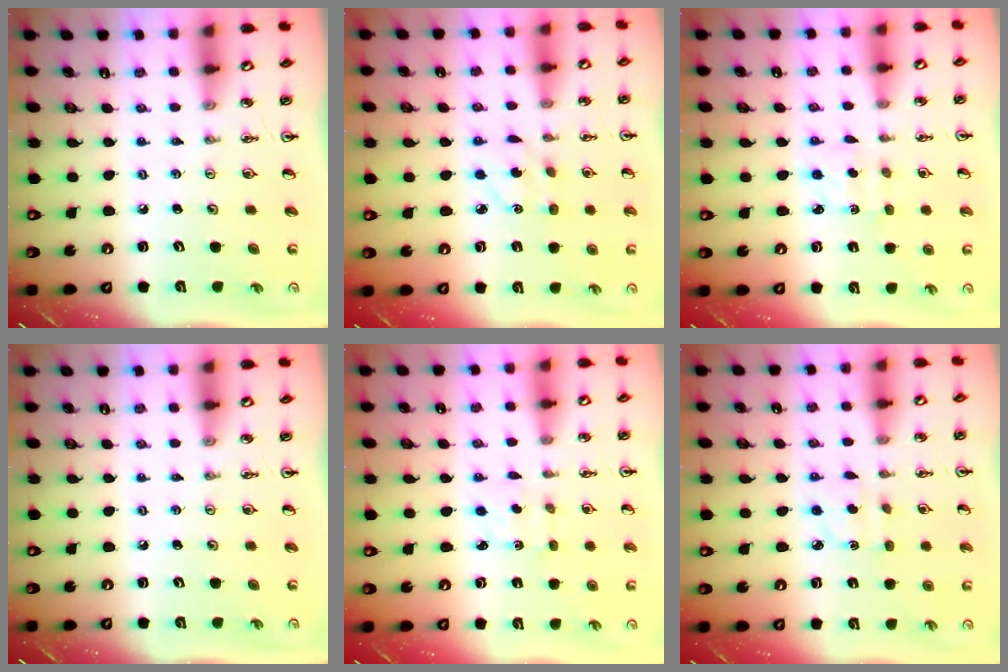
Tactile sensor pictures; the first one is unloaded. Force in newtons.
{"total": 3.6, "press": 3.5, "slide": 0.8}
{"total": 1.8, "press": 1.6, "slide": 0.7}
{"total": 0.0}
{"total": 2.8, "press": 2.8, "slide": 0.5}
{"total": 2.4, "press": 2.2, "slide": 0.8}